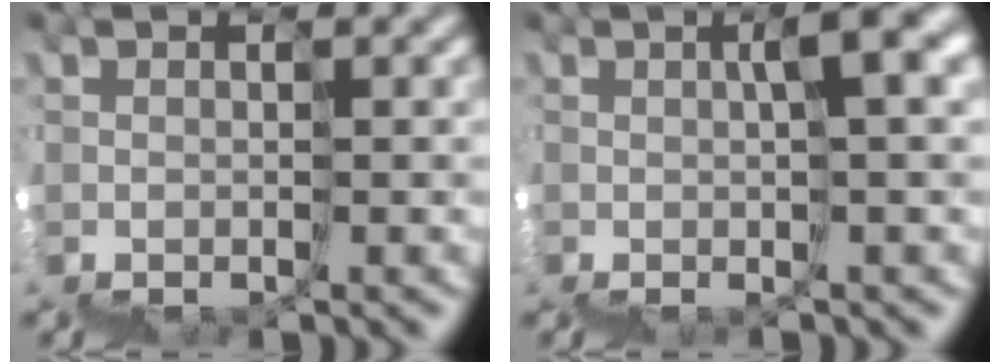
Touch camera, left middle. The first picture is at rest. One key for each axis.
{"total": 6.9, "fx": 1.8, "fy": 1.7, "fz": 6.5, "tx": -0.085, "ty": 0.026, "tz": 0.031}